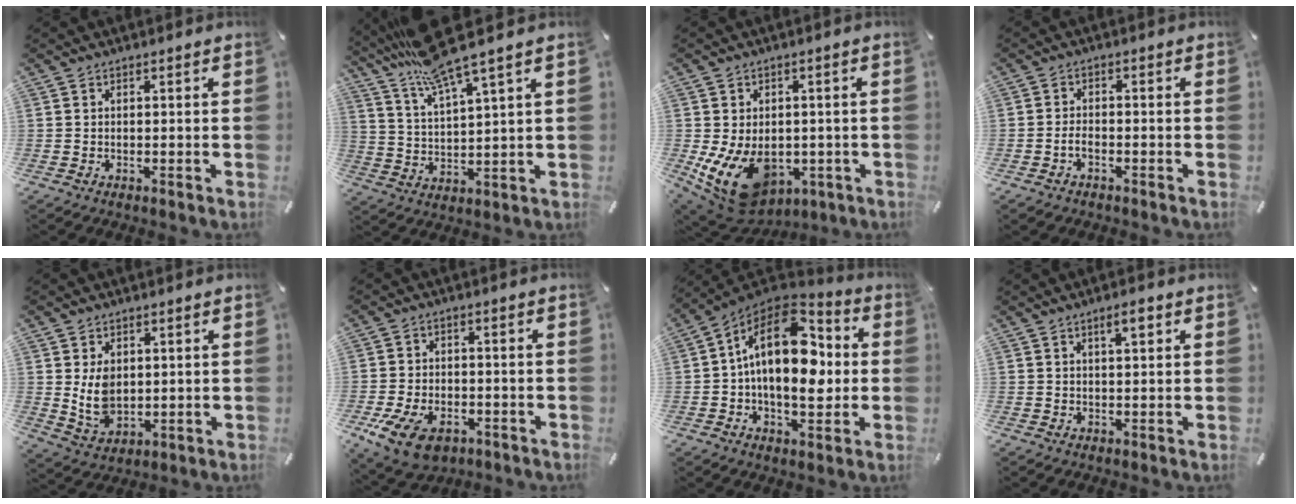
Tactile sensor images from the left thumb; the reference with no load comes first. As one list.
[{"total": 13.4, "force": [10.6, 1.8, 7.8], "torque": [-0.175, -0.045, 0.187]}, {"total": 13.7, "force": [-4.4, 9.8, 8.5], "torque": [-0.146, 0.009, -0.068]}, {"total": 2.5, "force": [-1.4, 1.3, 1.7], "torque": [-0.037, 0.005, -0.028]}, {"total": 7.2, "force": [1.7, 5.5, 4.3], "torque": [-0.098, -0.011, 0.029]}, {"total": 9.3, "force": [-4.5, 6.0, 5.4], "torque": [-0.125, 0.015, -0.081]}, {"total": 19.7, "force": [1.9, 12.2, 15.4], "torque": [-0.273, -0.014, 0.029]}, {"total": 3.6, "force": [1.7, 1.1, 3.0], "torque": [-0.046, -0.001, 0.024]}]